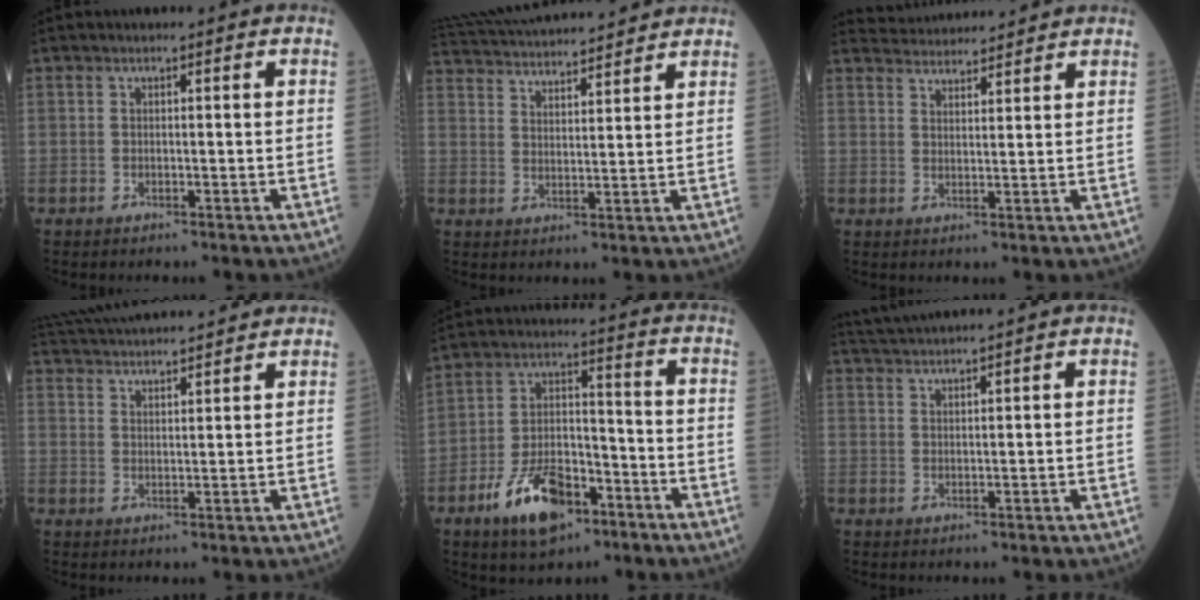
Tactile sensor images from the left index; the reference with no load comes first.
{"total": 18.2, "force": [16.9, 2.7, 6.1], "torque": [-0.121, 0.047, 0.258]}
{"total": 7.3, "force": [7.2, 0.7, 0.8], "torque": [-0.019, 0.028, 0.108]}
{"total": 16.2, "force": [15.2, 1.8, 5.3], "torque": [-0.106, 0.045, 0.232]}
{"total": 11.7, "force": [-6.9, 5.5, 7.7], "torque": [-0.147, 0.000, -0.122]}
{"total": 5.9, "force": [5.5, -1.2, 1.7], "torque": [-0.030, 0.027, 0.096]}